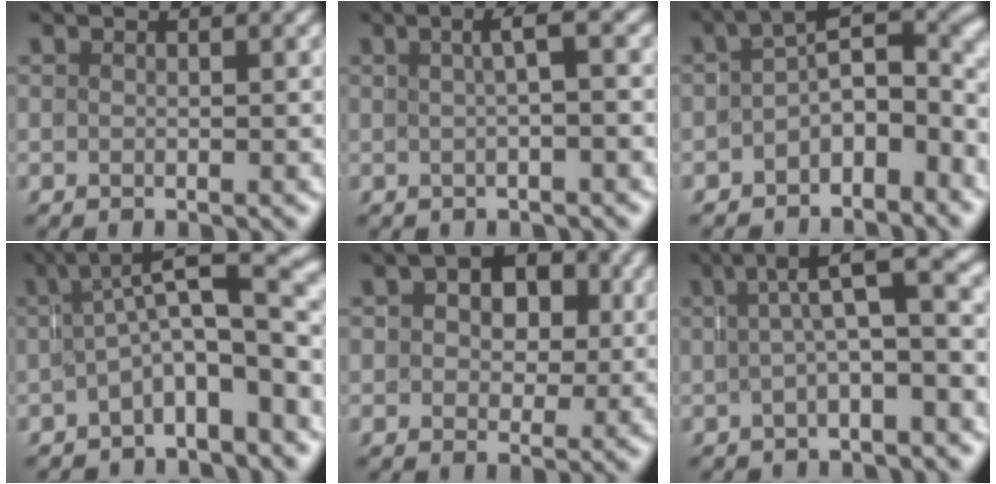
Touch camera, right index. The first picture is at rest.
{"total": 1.6, "force": [-0.1, -0.3, 1.6], "torque": [-0.019, 0.004, 0.004]}
{"total": 5.0, "force": [-1.5, 2.5, 4.1], "torque": [-0.031, -0.001, -0.027]}
{"total": 7.5, "force": [-0.8, 3.2, 6.8], "torque": [-0.076, 0.012, -0.013]}
{"total": 4.5, "force": [1.1, 3.6, 2.4], "torque": [-0.025, 0.004, 0.005]}
{"total": 4.3, "force": [-0.3, 1.3, 4.1], "torque": [-0.057, 0.003, -0.004]}